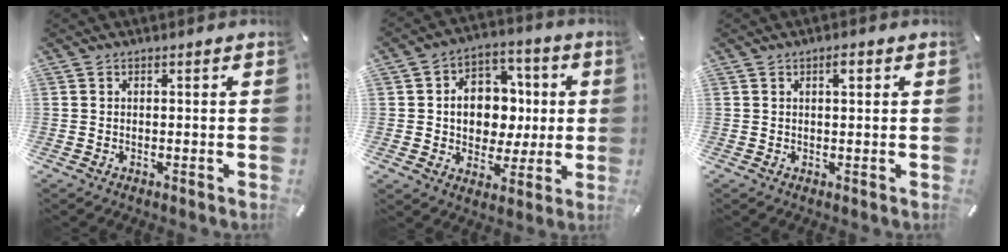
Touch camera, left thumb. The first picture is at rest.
{"total": 10.9, "force": [-0.1, 9.8, 4.8], "torque": [-0.070, 0.010, 0.006]}
{"total": 1.9, "force": [0.7, 0.7, 1.6], "torque": [-0.025, 0.001, 0.009]}